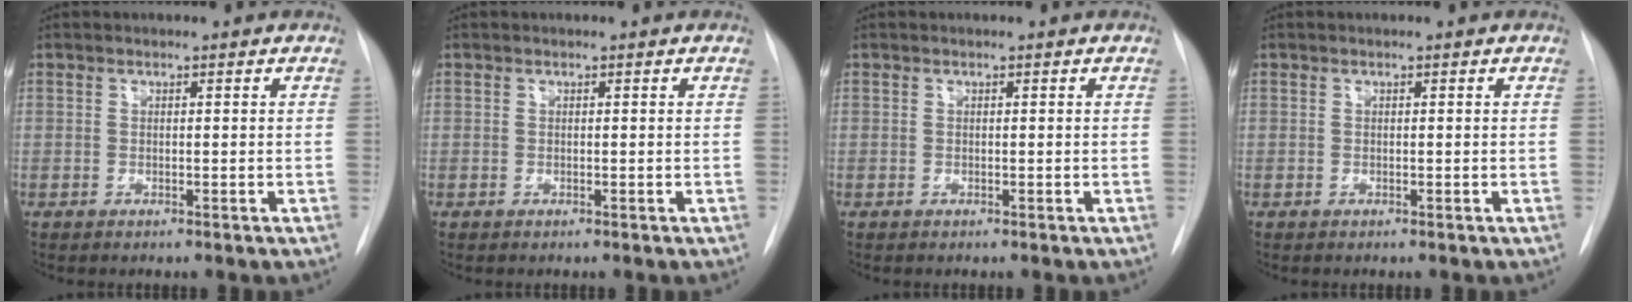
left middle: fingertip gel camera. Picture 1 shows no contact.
{"total": 0.0}
{"total": 0.0}
{"total": 0.0}